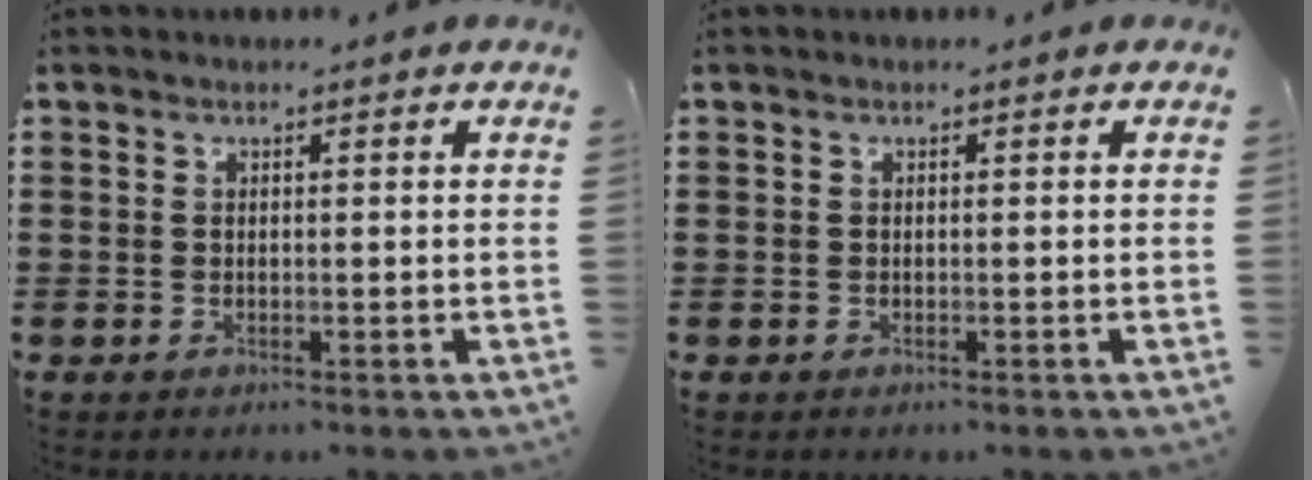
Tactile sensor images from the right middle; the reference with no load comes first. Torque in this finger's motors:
{"motor_torque": [-0.20, -0.03, -0.07, -0.02]}